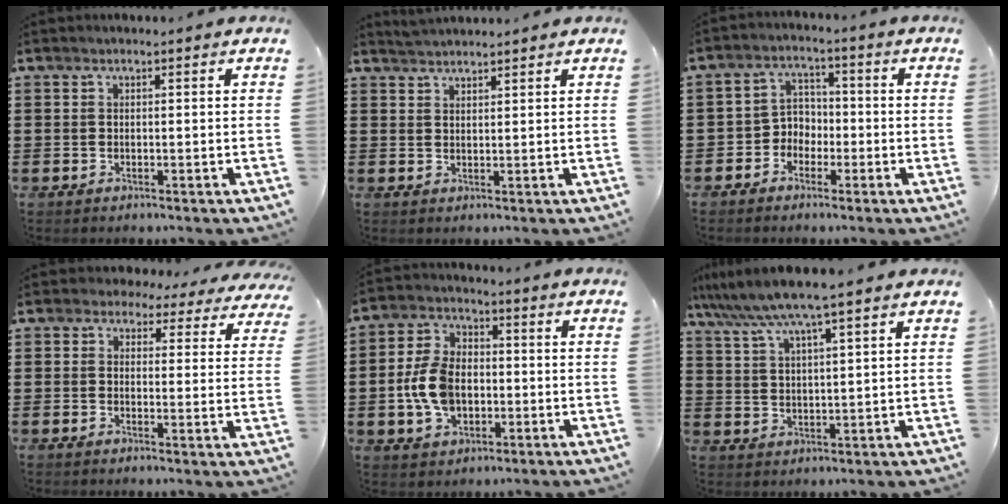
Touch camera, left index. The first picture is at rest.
{"total": 2.0, "force": [2.0, -0.1, 0.0], "torque": [-0.004, 0.003, 0.039]}
{"total": 4.0, "force": [-2.3, 3.2, 0.9], "torque": [-0.029, 0.011, -0.050]}
{"total": 2.9, "force": [2.4, 1.4, 0.6], "torque": [-0.018, -0.012, 0.041]}
{"total": 8.5, "force": [-1.3, 5.8, 6.2], "torque": [-0.153, 0.005, -0.029]}
{"total": 7.0, "force": [5.7, 0.0, 4.2], "torque": [-0.098, -0.021, 0.097]}